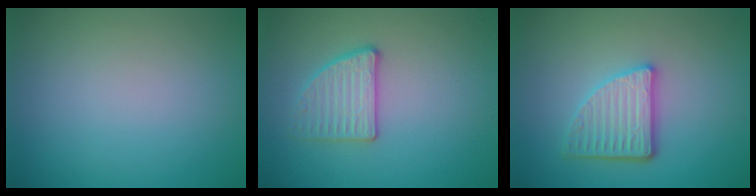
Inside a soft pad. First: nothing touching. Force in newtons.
{"total": 2.8, "press": 2.7, "slide": 0.6}
{"total": 3.9, "press": 3.3, "slide": 2.1}